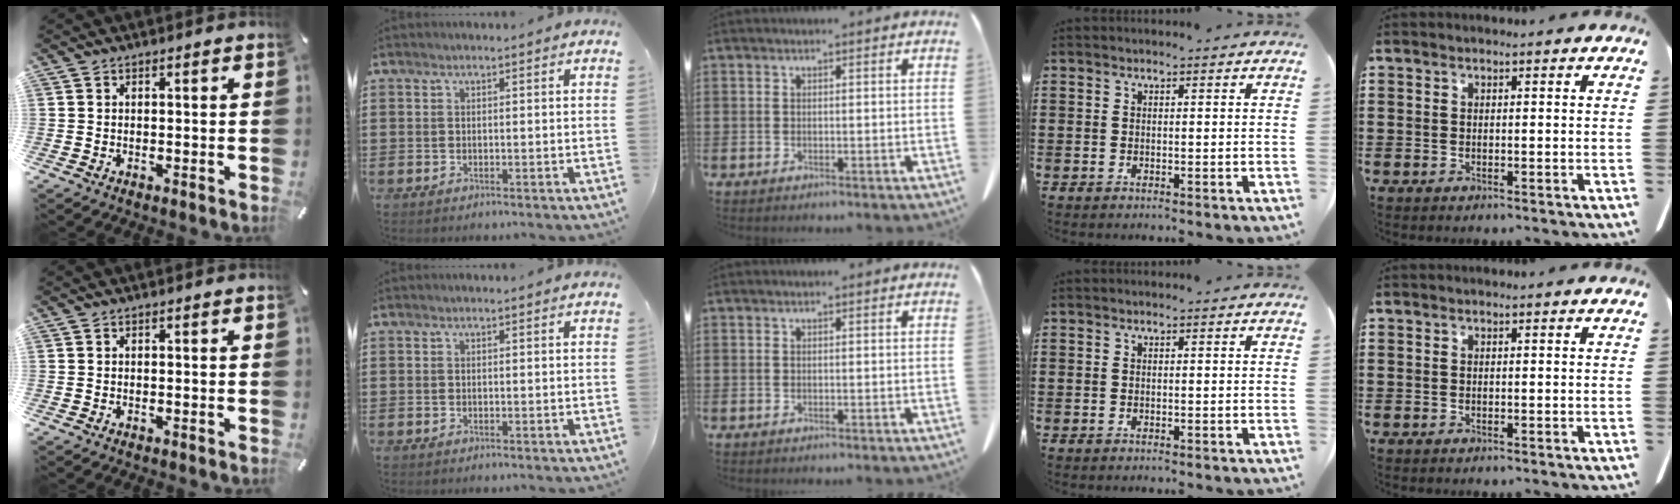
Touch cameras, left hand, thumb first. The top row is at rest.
{}